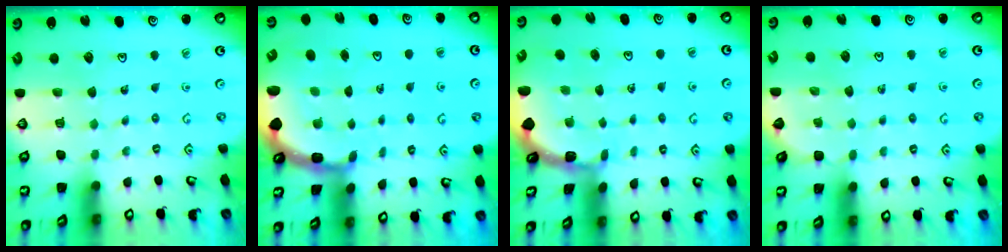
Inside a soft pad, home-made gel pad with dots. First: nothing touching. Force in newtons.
{"total": 4.0, "press": 3.8, "slide": 1.2}
{"total": 1.1, "press": 1.1, "slide": 0.2}
{"total": 2.1, "press": 2.1, "slide": 0.2}